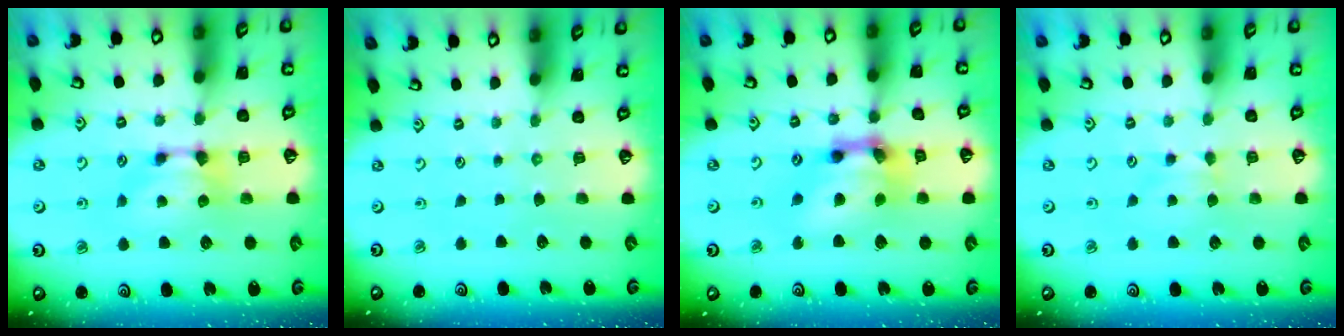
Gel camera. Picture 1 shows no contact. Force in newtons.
{"total": 6.8, "press": 6.8, "slide": 0.3}
{"total": 8.4, "press": 7.6, "slide": 3.4}
{"total": 1.6, "press": 1.5, "slide": 0.5}